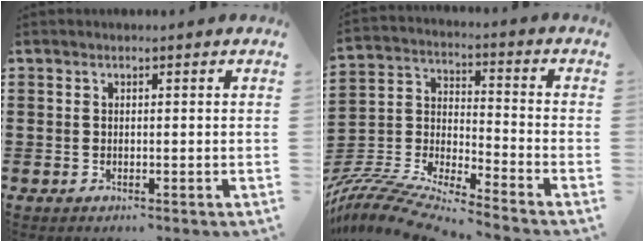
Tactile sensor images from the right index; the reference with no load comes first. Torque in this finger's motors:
{"motor_torque": [0.05, 0.19, 0.40, 0.12]}